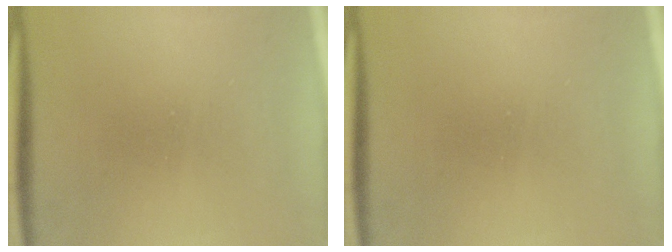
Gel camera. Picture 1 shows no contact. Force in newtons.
{"total": 0.0}